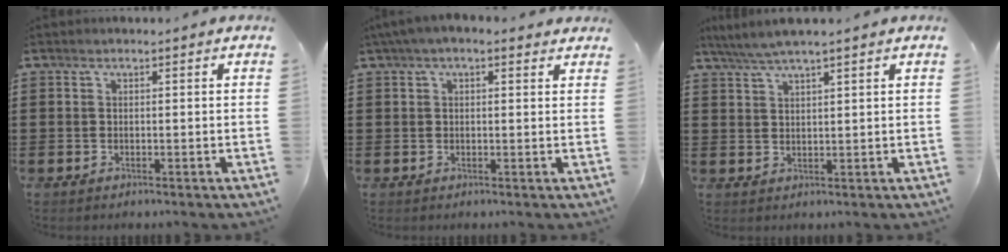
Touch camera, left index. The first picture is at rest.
{"total": 2.4, "force": [1.3, 1.1, 1.8], "torque": [-0.038, 0.007, 0.022]}
{"total": 3.6, "force": [2.9, -0.2, 2.0], "torque": [-0.045, -0.004, 0.054]}